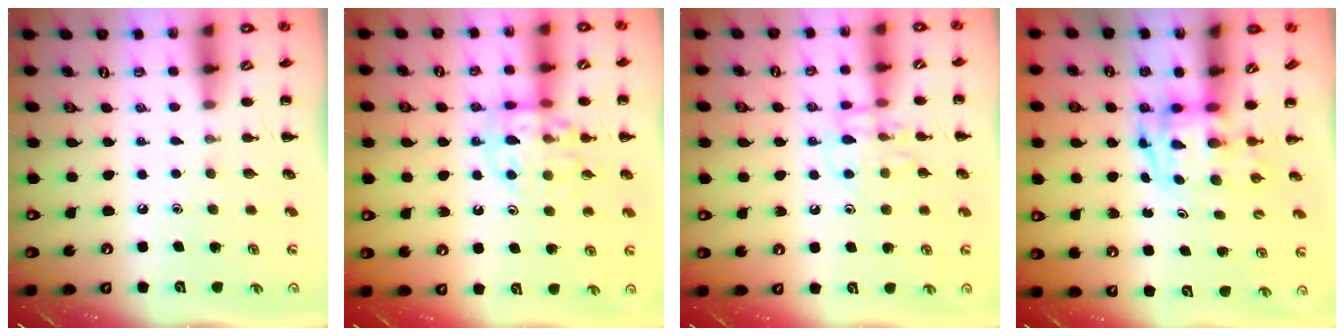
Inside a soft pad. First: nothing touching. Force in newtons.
{"total": 12.7, "press": 12.6, "slide": 2.1}
{"total": 10.1, "press": 10.1, "slide": 0.4}
{"total": 3.3, "press": 3.2, "slide": 0.6}